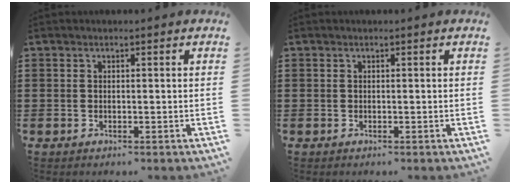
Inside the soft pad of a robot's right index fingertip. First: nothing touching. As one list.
[{"total": 0.0}]